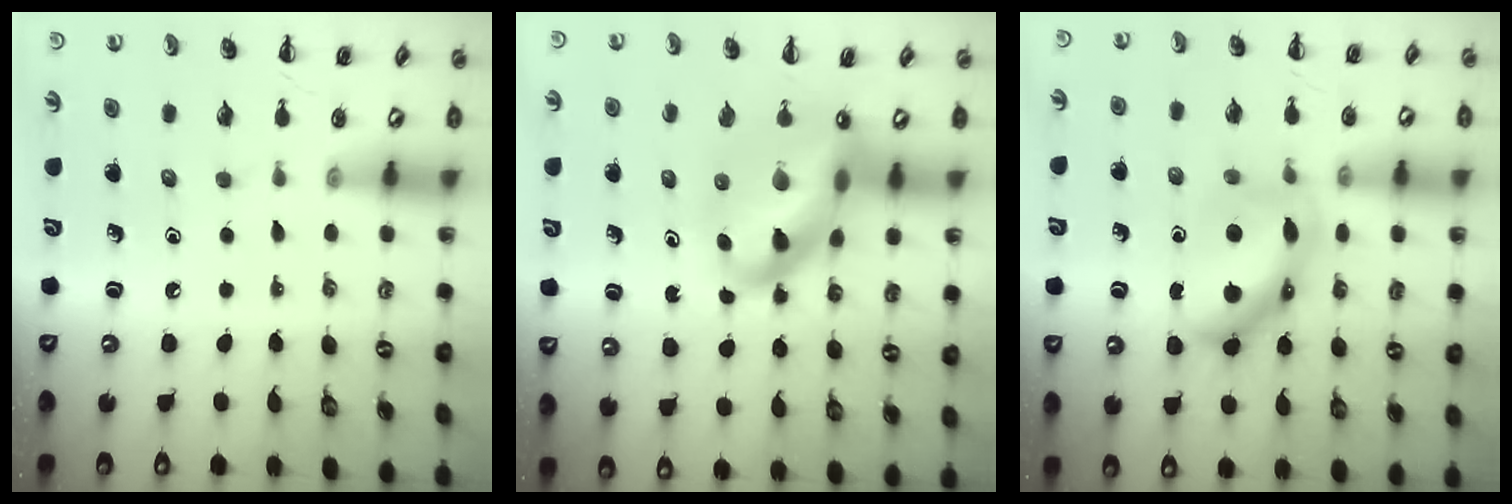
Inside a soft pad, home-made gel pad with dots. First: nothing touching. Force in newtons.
{"total": 14.5, "press": 13.9, "slide": 4.0}
{"total": 11.6, "press": 11.6, "slide": 0.2}